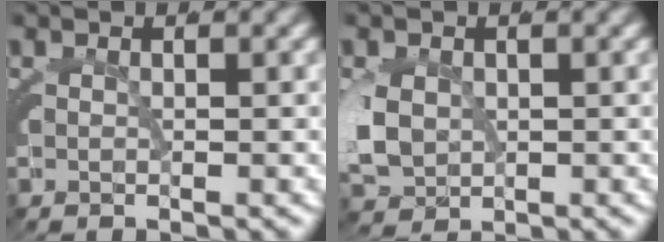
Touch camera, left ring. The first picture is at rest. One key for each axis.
{"total": 3.9, "fx": -0.2, "fy": 3.0, "fz": 2.4, "tx": -0.077, "ty": -0.017, "tz": 0.011}